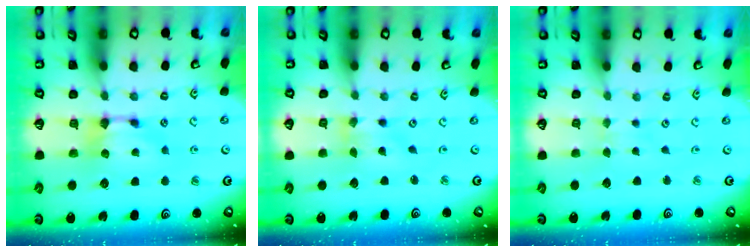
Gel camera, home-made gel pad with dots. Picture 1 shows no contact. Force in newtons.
{"total": 1.6, "press": 1.0, "slide": 1.3}
{"total": 2.6, "press": 2.6, "slide": 0.2}